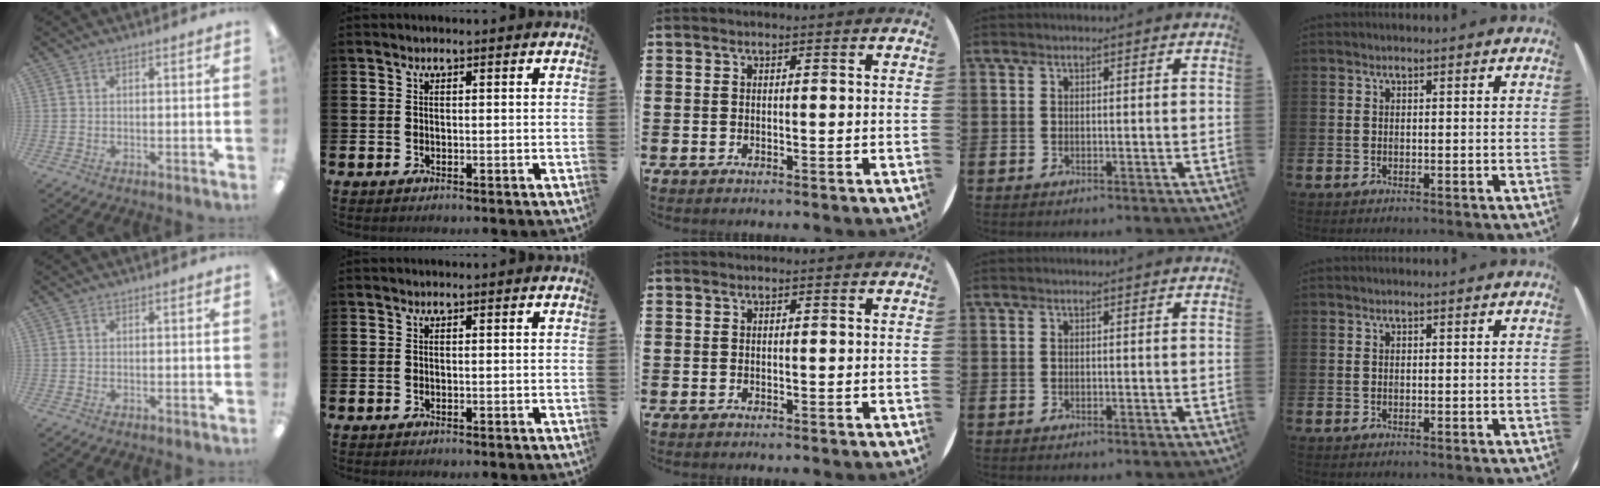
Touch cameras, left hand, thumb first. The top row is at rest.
{}